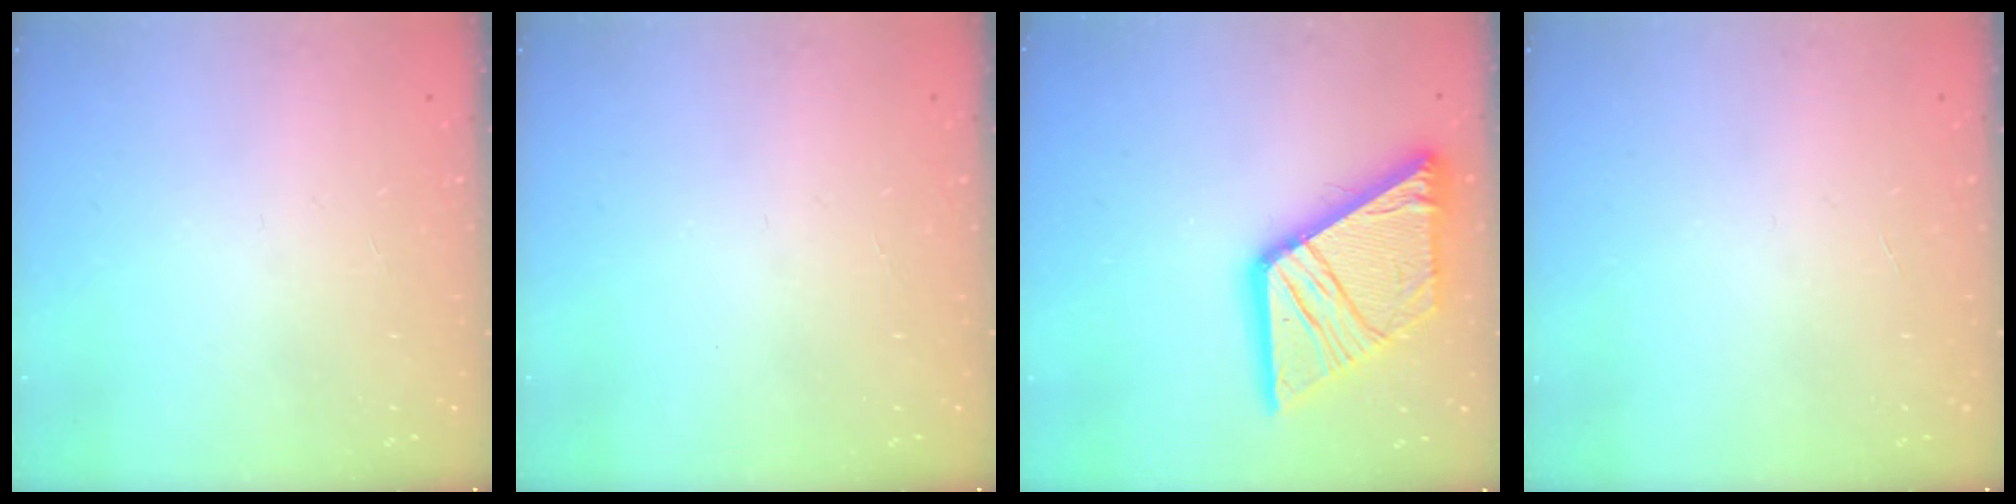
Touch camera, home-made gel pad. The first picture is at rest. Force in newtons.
{"total": 0.0}
{"total": 23.6, "press": 23.5, "slide": 2.7}
{"total": 0.0}